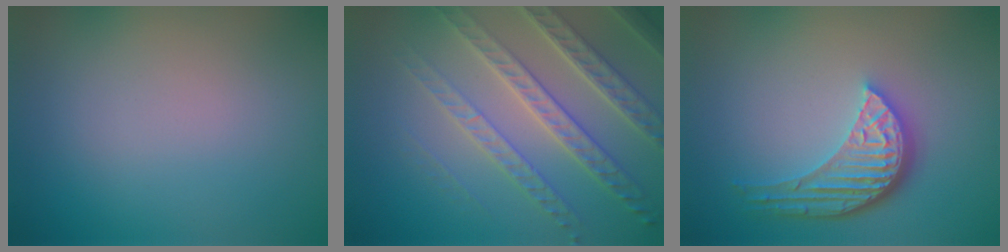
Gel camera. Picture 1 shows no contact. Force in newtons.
{"total": 6.8, "press": 4.9, "slide": 4.7}
{"total": 5.0, "press": 3.8, "slide": 3.3}